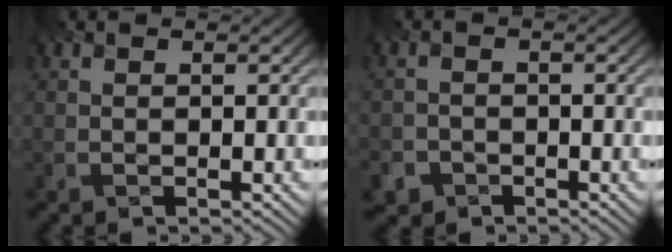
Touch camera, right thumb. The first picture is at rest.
{"total": 3.1, "force": [-2.3, 2.0, -0.4], "torque": [-0.004, -0.019, -0.045]}